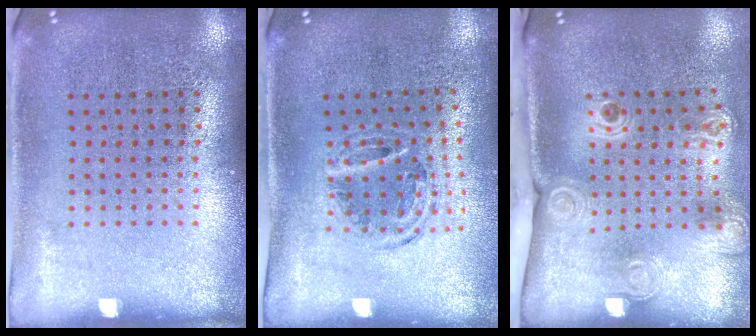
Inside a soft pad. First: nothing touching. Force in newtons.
{"total": 0.9, "press": 0.9, "slide": 0.1}
{"total": 2.3, "press": 1.7, "slide": 1.6}